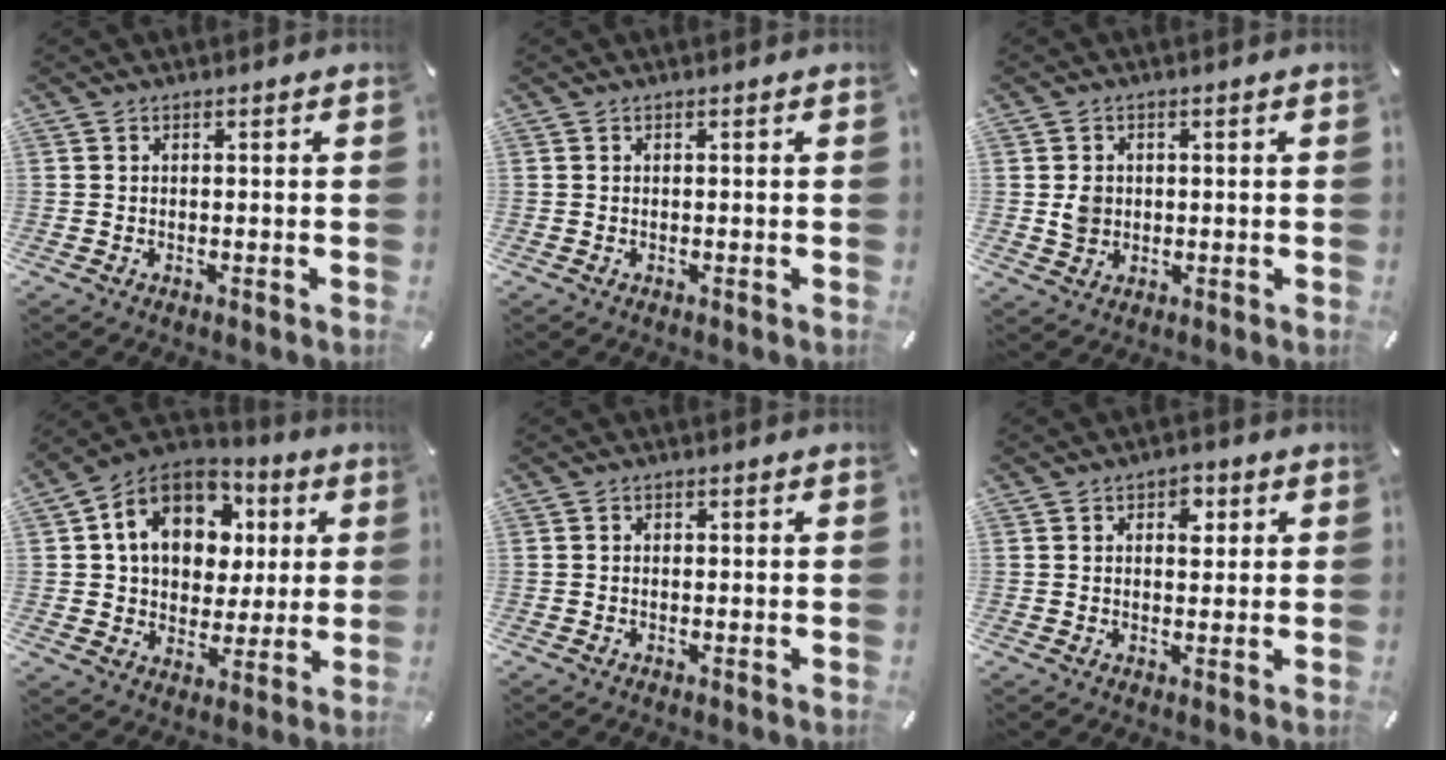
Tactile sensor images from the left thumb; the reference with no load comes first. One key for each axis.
{"total": 0.0}
{"total": 3.8, "fx": 0.2, "fy": 3.5, "fz": 1.5, "tx": -0.021, "ty": -0.002, "tz": -0.001}
{"total": 14.7, "fx": 5.0, "fy": 11.7, "fz": 7.3, "tx": -0.141, "ty": -0.008, "tz": 0.096}
{"total": 0.6, "fx": -0.1, "fy": 0.5, "fz": 0.3, "tx": -0.006, "ty": 0.003, "tz": -0.003}
{"total": 4.2, "fx": 1.4, "fy": 2.8, "fz": 2.8, "tx": -0.021, "ty": -0.007, "tz": 0.013}